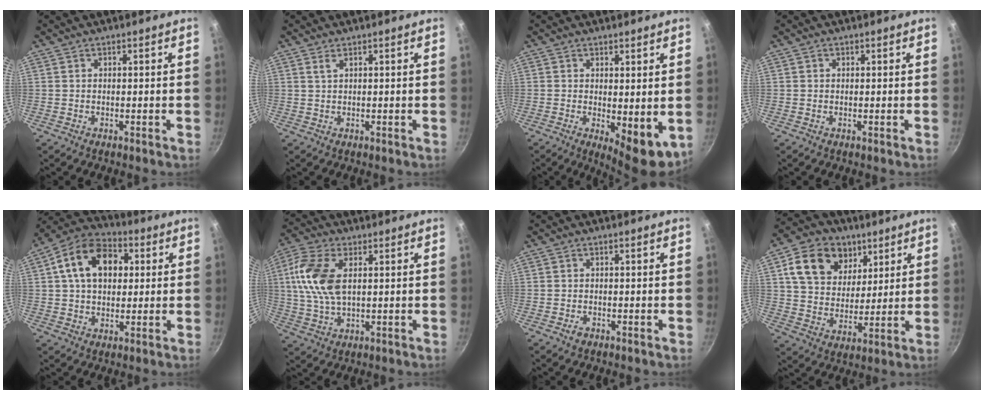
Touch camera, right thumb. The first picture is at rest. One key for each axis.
{"total": 1.1, "fx": 0.6, "fy": 0.3, "fz": 0.8, "tx": -0.017, "ty": -0.001, "tz": 0.014}
{"total": 7.6, "fx": 0.0, "fy": 3.2, "fz": 6.9, "tx": -0.083, "ty": -0.018, "tz": 0.008}
{"total": 0.5, "fx": 0.1, "fy": 0.5, "fz": 0.1, "tx": 0.001, "ty": 0.002, "tz": 0.000}
{"total": 14.6, "fx": 3.3, "fy": 10.2, "fz": 9.9, "tx": -0.137, "ty": 0.019, "tz": 0.037}
{"total": 11.8, "fx": 2.3, "fy": 6.5, "fz": 9.6, "tx": -0.194, "ty": 0.006, "tz": 0.038}
{"total": 1.4, "fx": -0.8, "fy": 0.9, "fz": 0.6, "tx": -0.008, "ty": 0.003, "tz": -0.013}
{"total": 15.9, "fx": 6.9, "fy": 11.9, "fz": 8.1, "tx": -0.115, "ty": -0.018, "tz": 0.116}